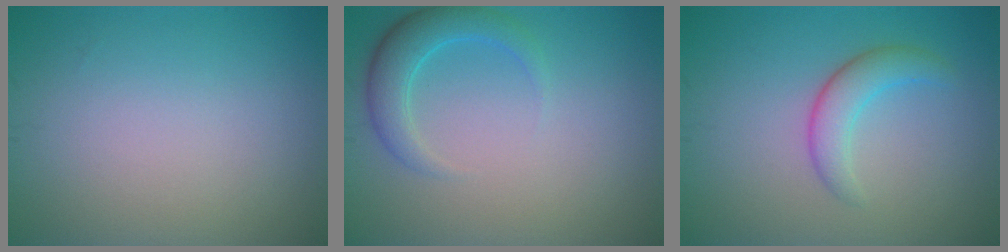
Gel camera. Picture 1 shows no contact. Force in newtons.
{"total": 3.2, "press": 3.2, "slide": 0.2}
{"total": 2.9, "press": 2.9, "slide": 0.1}